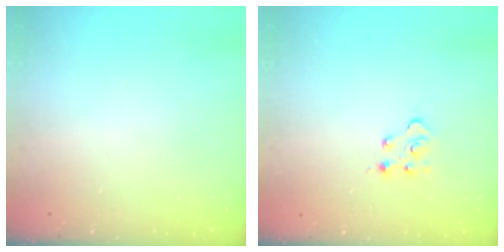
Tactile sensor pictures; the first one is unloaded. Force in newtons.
{"total": 5.0, "press": 4.9, "slide": 0.5}